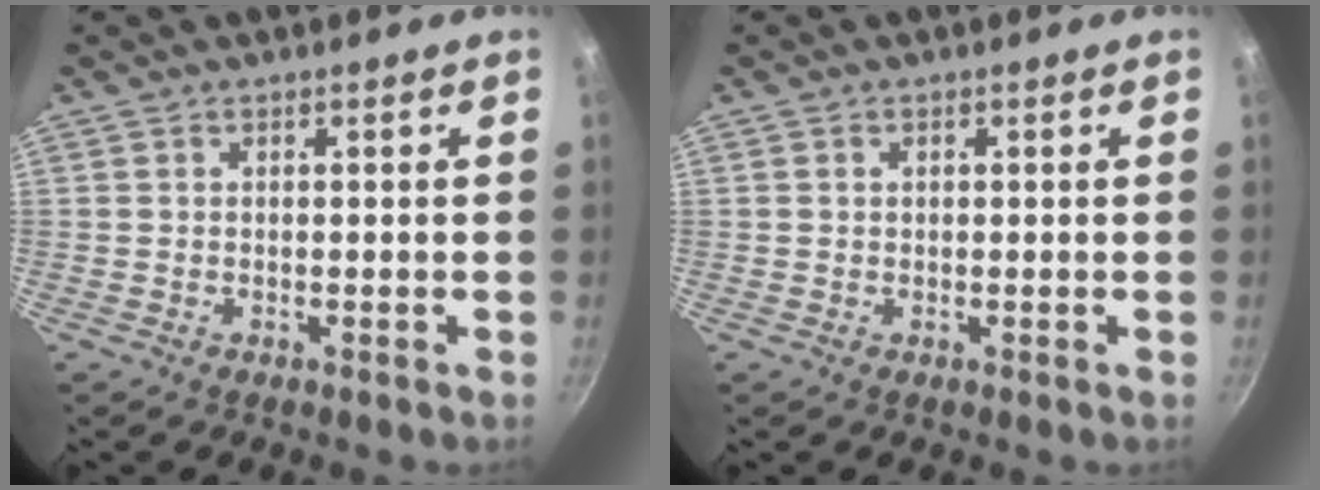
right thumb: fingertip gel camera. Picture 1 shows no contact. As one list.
[{"total": 0.6, "force": [0.2, 0.5, 0.3], "torque": [-0.003, 0.004, 0.003]}]